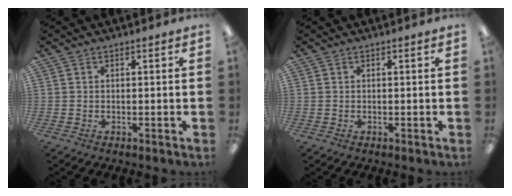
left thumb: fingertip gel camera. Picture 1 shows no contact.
{"total": 0.0}